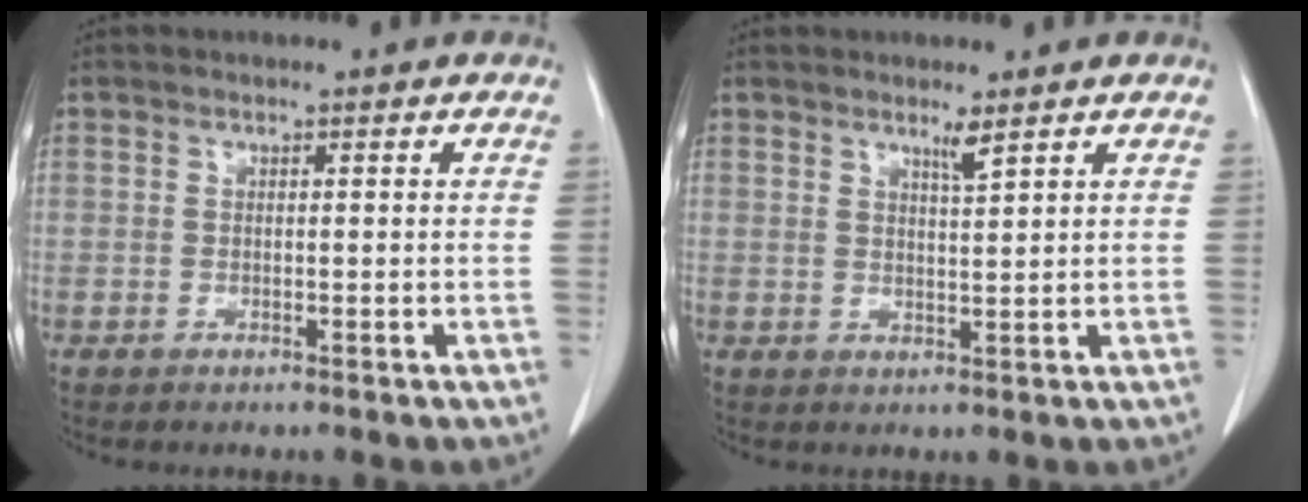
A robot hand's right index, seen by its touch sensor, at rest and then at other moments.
{"total": 2.1, "force": [1.6, -0.3, 1.4], "torque": [-0.025, -0.009, 0.031]}